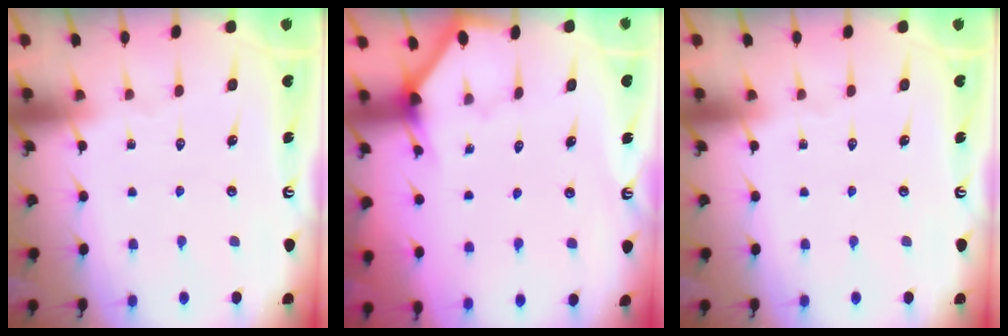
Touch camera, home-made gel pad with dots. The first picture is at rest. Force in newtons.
{"total": 2.6, "press": 2.6, "slide": 0.3}
{"total": 0.0}